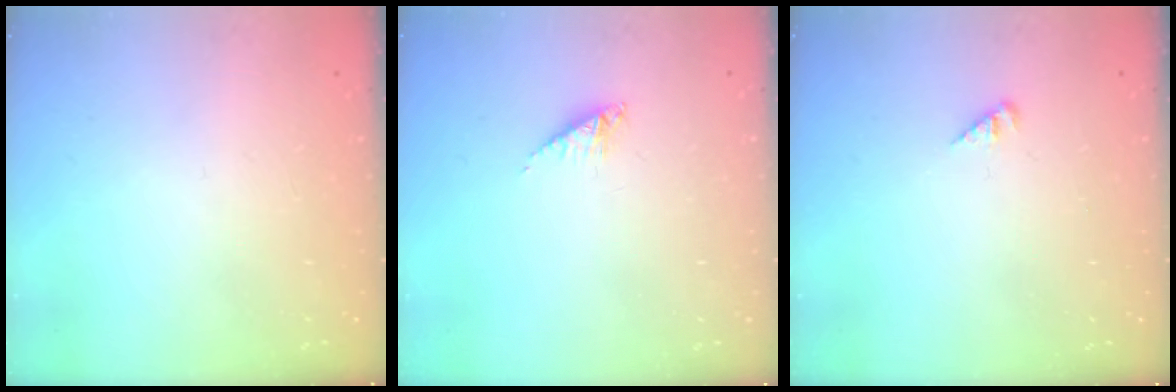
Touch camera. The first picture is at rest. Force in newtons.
{"total": 4.2, "press": 4.2, "slide": 0.5}
{"total": 3.0, "press": 2.9, "slide": 0.3}